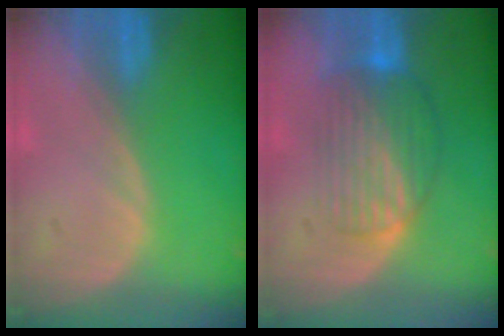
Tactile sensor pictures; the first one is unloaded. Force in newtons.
{"total": 7.6, "press": 6.9, "slide": 3.2}